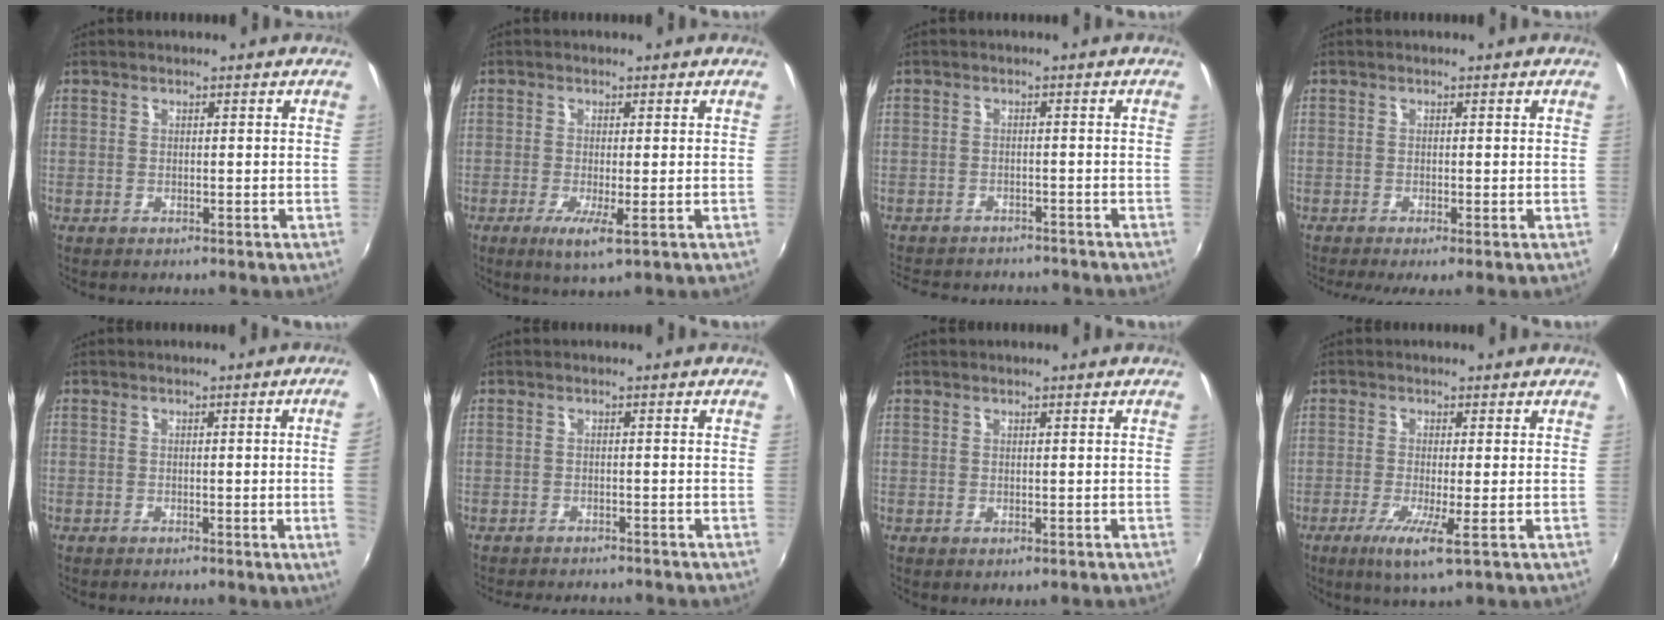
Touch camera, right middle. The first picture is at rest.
{"total": 4.1, "force": [-1.4, 0.2, 3.9], "torque": [-0.080, -0.013, -0.024]}
{"total": 9.4, "force": [-8.2, 3.5, 2.9], "torque": [-0.075, -0.004, -0.119]}
{"total": 1.3, "force": [-0.7, -0.2, 1.1], "torque": [-0.023, -0.006, -0.015]}
{"total": 3.1, "force": [0.0, -1.8, 2.6], "torque": [-0.049, -0.010, 0.009]}
{"total": 6.2, "force": [-5.7, 1.4, 2.0], "torque": [-0.053, -0.016, -0.084]}
{"total": 0.5, "force": [0.1, 0.1, 0.5], "torque": [-0.007, 0.002, 0.003]}
{"total": 5.6, "force": [-2.1, -0.2, 5.2], "torque": [-0.110, -0.017, -0.042]}